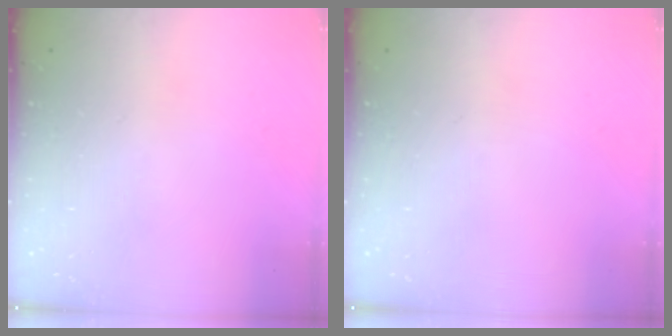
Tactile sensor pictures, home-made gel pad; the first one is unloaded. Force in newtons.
{"total": 0.0}